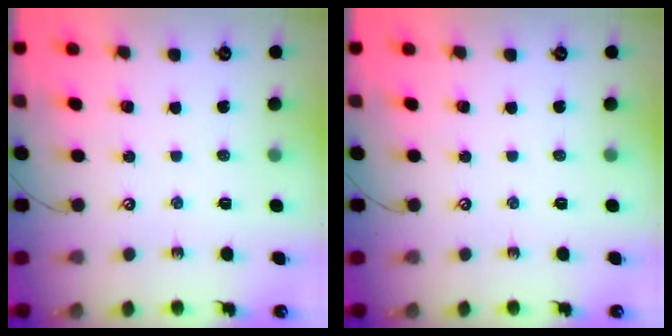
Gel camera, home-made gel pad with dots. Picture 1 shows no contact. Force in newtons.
{"total": 0.0}